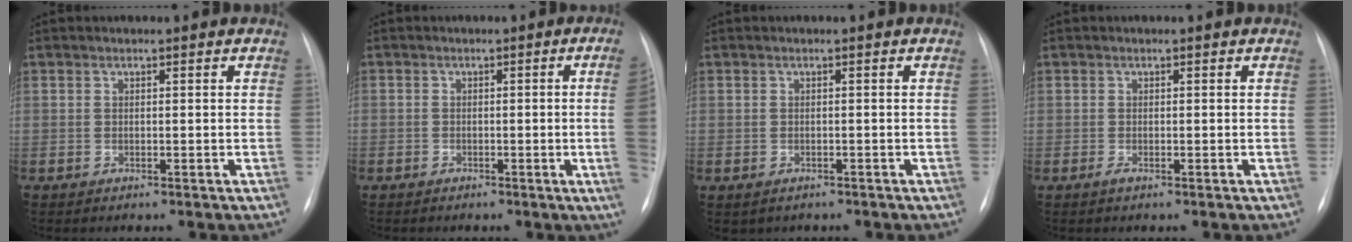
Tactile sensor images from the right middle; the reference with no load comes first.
{"total": 4.8, "force": [-0.7, -1.4, 4.5], "torque": [-0.039, -0.005, -0.013]}
{"total": 1.8, "force": [-1.3, 1.2, 0.6], "torque": [-0.009, -0.001, -0.009]}
{"total": 0.5, "force": [-0.3, 0.0, 0.4], "torque": [-0.005, -0.001, -0.006]}